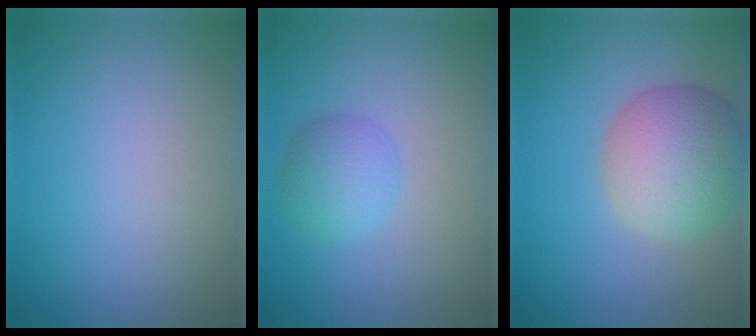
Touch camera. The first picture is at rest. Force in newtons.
{"total": 2.9, "press": 2.9, "slide": 0.0}
{"total": 7.0, "press": 7.0, "slide": 0.5}